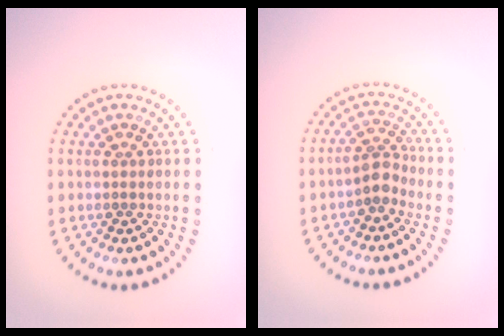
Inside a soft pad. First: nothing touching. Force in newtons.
{"total": 2.4, "press": 1.9, "slide": 1.6}